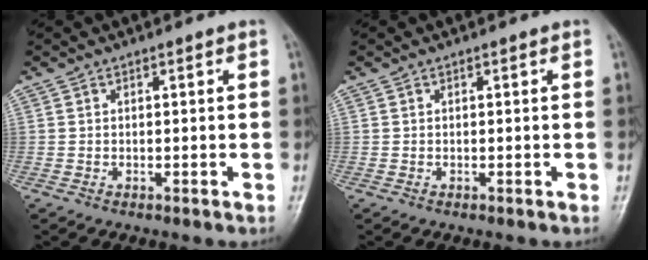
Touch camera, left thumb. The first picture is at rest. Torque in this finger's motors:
{"motor_torque": [-0.04, -0.01, -0.02, 0.00, 0.00]}